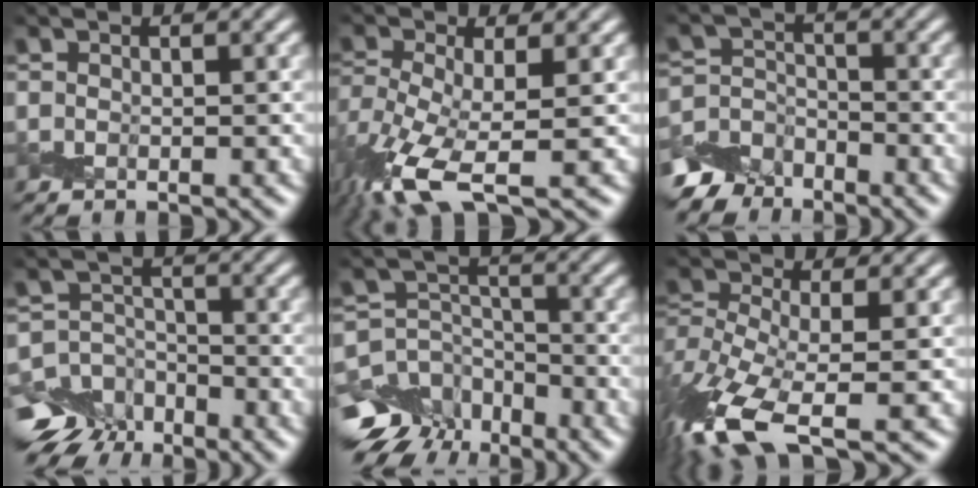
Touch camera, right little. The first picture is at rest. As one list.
[{"total": 9.5, "force": [-4.2, 3.4, 7.8], "torque": [-0.178, -0.017, -0.090]}, {"total": 5.8, "force": [-4.8, 3.2, 0.6], "torque": [0.004, -0.009, -0.087]}, {"total": 9.3, "force": [-6.5, 6.3, 2.2], "torque": [-0.033, -0.030, -0.122]}, {"total": 9.8, "force": [-6.7, 6.7, 2.4], "torque": [-0.044, -0.022, -0.119]}, {"total": 10.7, "force": [-5.6, 3.9, 8.3], "torque": [-0.193, -0.012, -0.116]}]